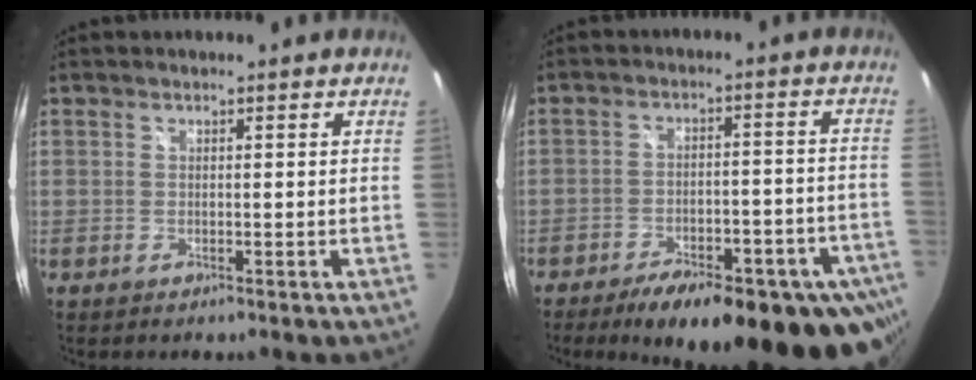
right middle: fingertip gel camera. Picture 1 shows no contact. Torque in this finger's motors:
{"motor_torque": [1.44, -0.70, 0.40, 0.18]}